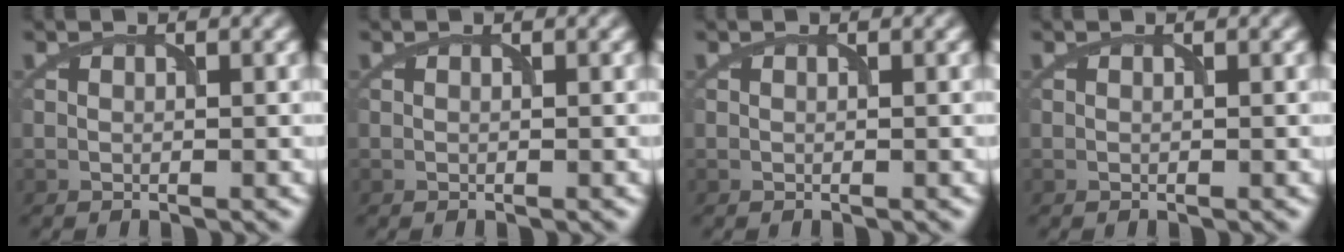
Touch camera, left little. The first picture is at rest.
{"total": 0.0}
{"total": 0.0}
{"total": 0.0}